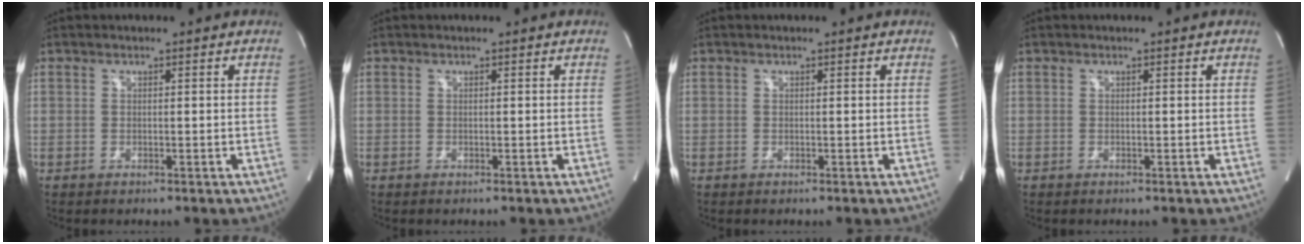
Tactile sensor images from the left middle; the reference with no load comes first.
{"total": 0.0}
{"total": 0.0}
{"total": 0.0}